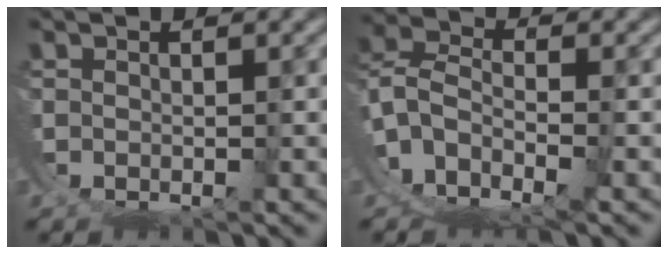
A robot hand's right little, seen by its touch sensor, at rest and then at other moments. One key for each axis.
{"total": 11.0, "fx": -4.4, "fy": 8.8, "fz": 5.0, "tx": -0.140, "ty": -0.041, "tz": -0.082}